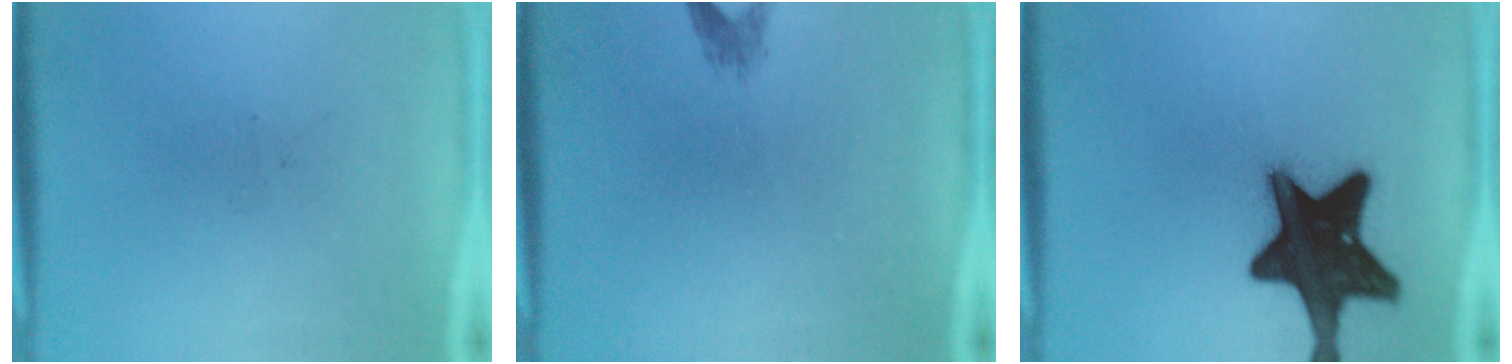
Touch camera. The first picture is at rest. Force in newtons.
{"total": 1.4}
{"total": 19.3}